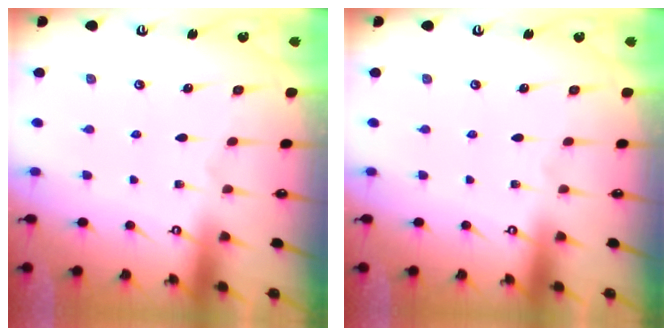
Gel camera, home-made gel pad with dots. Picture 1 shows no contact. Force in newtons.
{"total": 0.0}